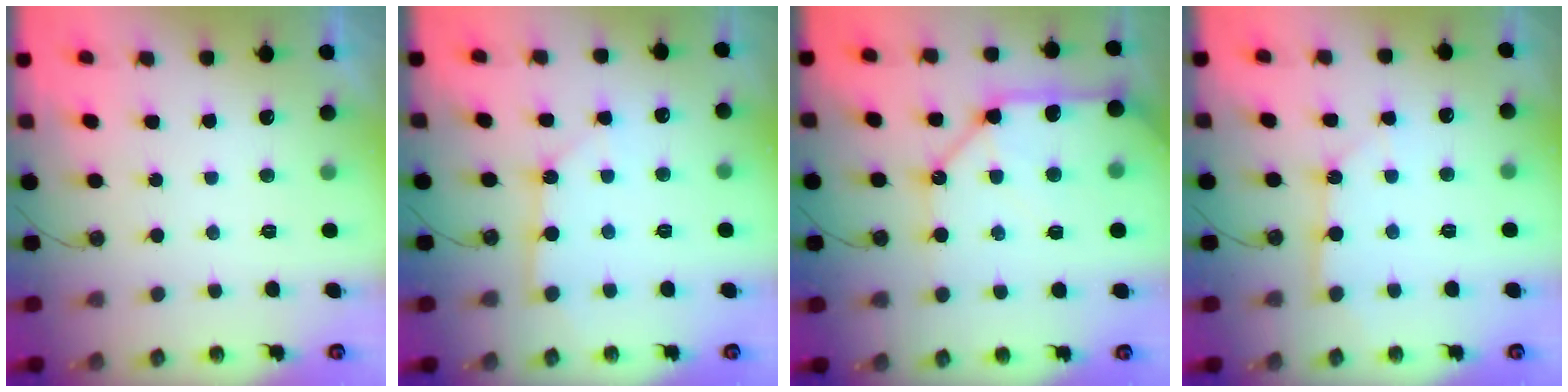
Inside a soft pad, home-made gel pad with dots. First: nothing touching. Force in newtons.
{"total": 2.8, "press": 2.8, "slide": 0.2}
{"total": 17.2, "press": 17.1, "slide": 2.2}
{"total": 4.1, "press": 4.1, "slide": 0.3}